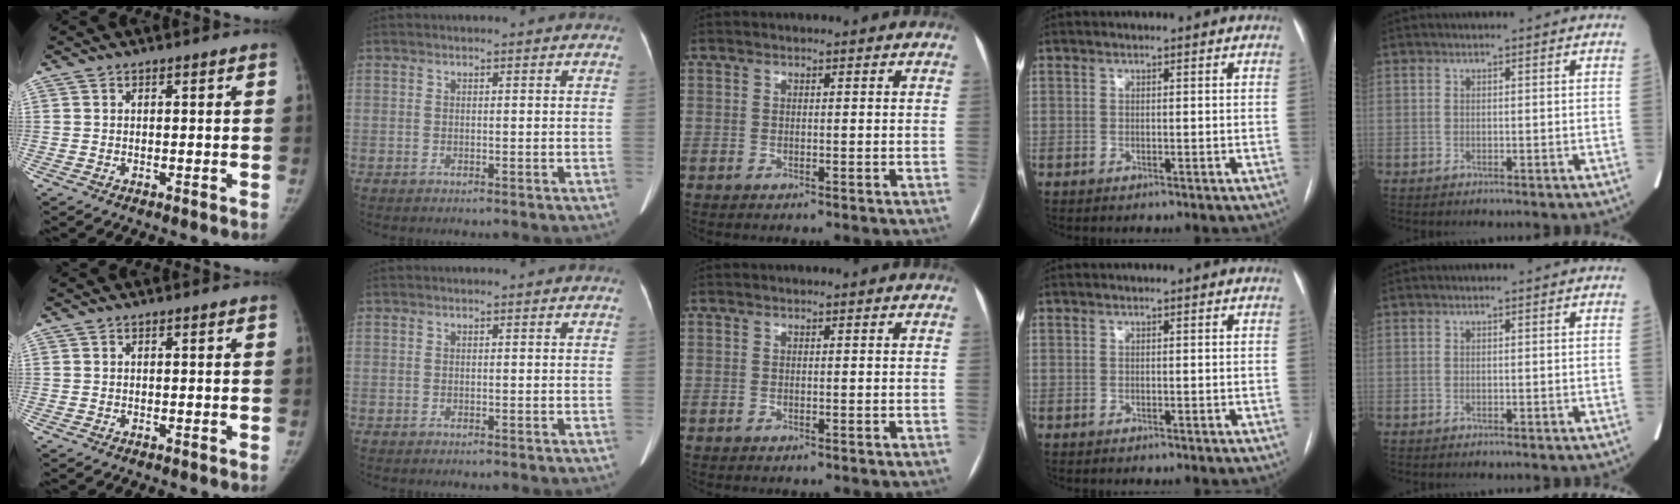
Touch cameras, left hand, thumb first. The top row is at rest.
{}